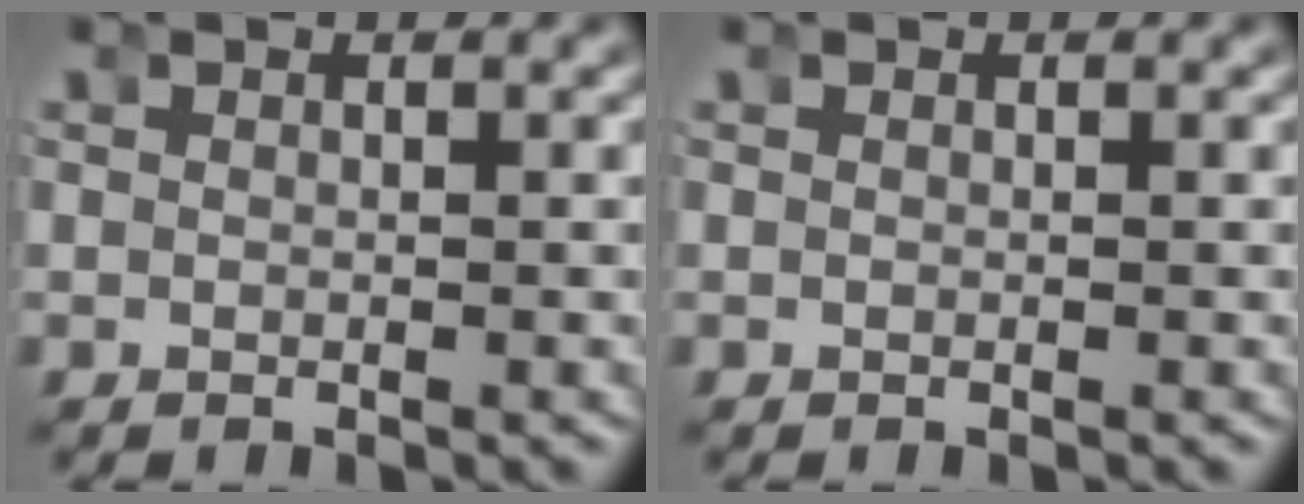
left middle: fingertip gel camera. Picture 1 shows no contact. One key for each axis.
{"total": 0.0}